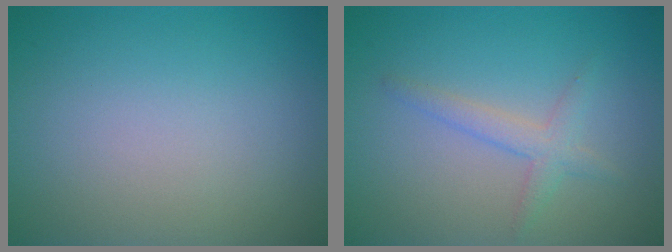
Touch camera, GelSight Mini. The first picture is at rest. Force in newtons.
{"total": 2.0, "press": 2.0, "slide": 0.1}